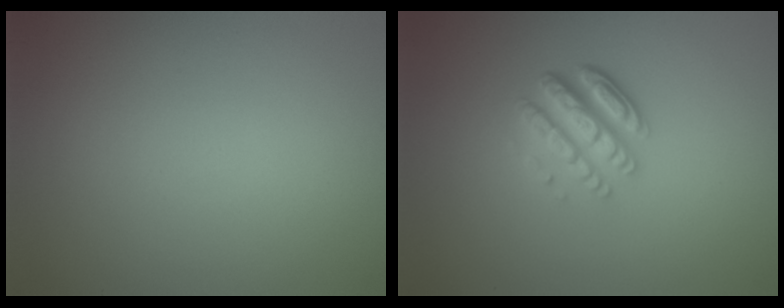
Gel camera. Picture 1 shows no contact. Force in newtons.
{"total": 4.4, "press": 3.3, "slide": 2.9}